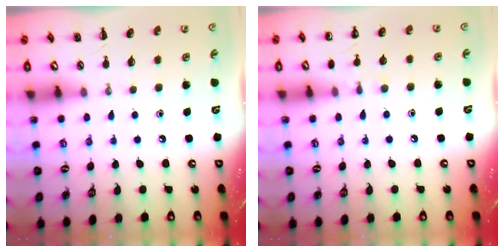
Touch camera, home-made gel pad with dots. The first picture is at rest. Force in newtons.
{"total": 4.5, "press": 4.3, "slide": 1.4}